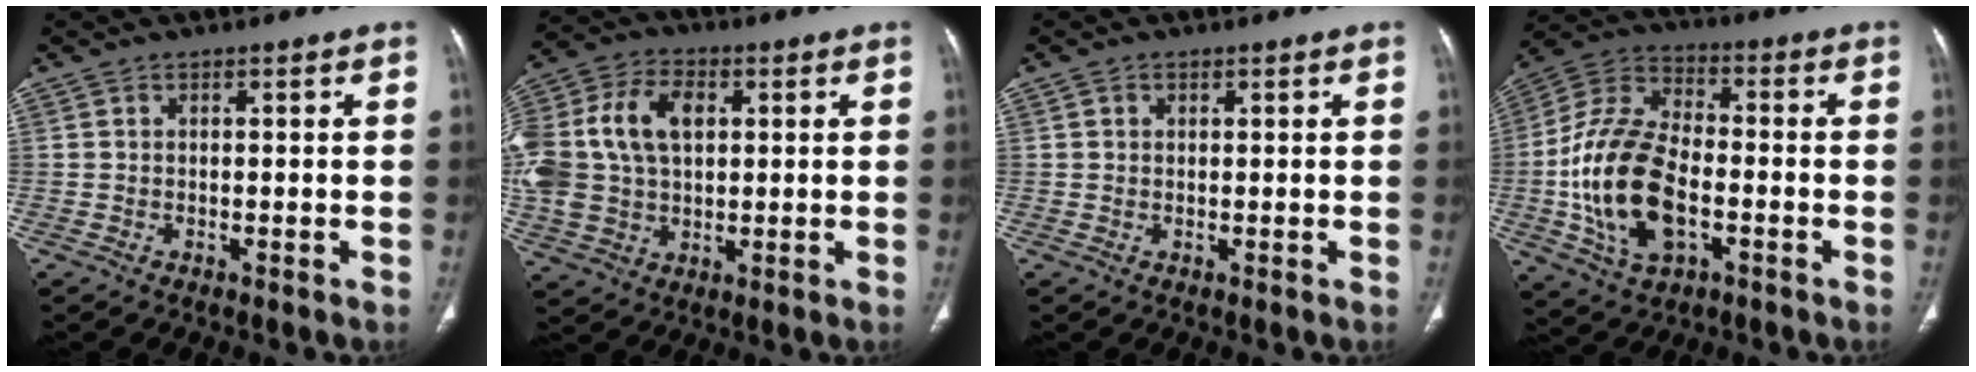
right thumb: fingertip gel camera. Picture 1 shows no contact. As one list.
[{"total": 22.9, "force": [4.1, 16.0, 15.9], "torque": [-0.378, 0.036, 0.086]}, {"total": 0.8, "force": [0.4, 0.7, 0.2], "torque": [0.001, -0.001, 0.007]}, {"total": 18.5, "force": [-3.8, 10.6, 14.7], "torque": [-0.286, 0.021, -0.069]}]